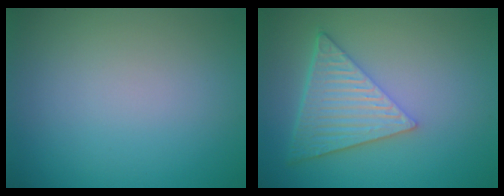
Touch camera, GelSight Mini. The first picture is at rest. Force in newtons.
{"total": 6.6, "press": 4.6, "slide": 4.7}